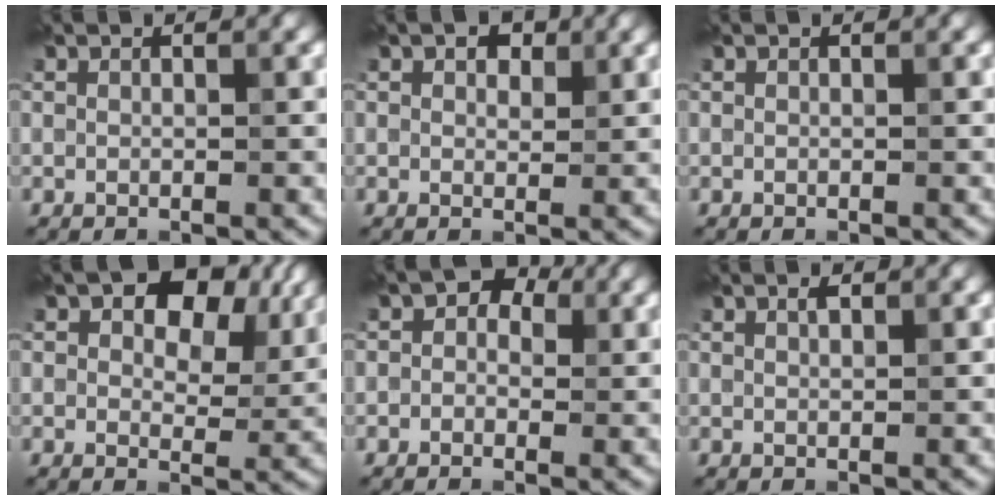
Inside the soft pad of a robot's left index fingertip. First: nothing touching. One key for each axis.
{"total": 2.1, "fx": 1.3, "fy": 1.2, "fz": 1.2, "tx": -0.016, "ty": -0.001, "tz": 0.017}
{"total": 0.0}
{"total": 8.2, "fx": 3.6, "fy": 4.5, "fz": 5.8, "tx": -0.082, "ty": 0.002, "tz": 0.050}
{"total": 2.8, "fx": 0.6, "fy": 2.2, "fz": 1.6, "tx": 0.003, "ty": 0.008, "tz": -0.015}
{"total": 0.8, "fx": 0.5, "fy": 0.3, "fz": 0.5, "tx": -0.011, "ty": 0.000, "tz": 0.009}